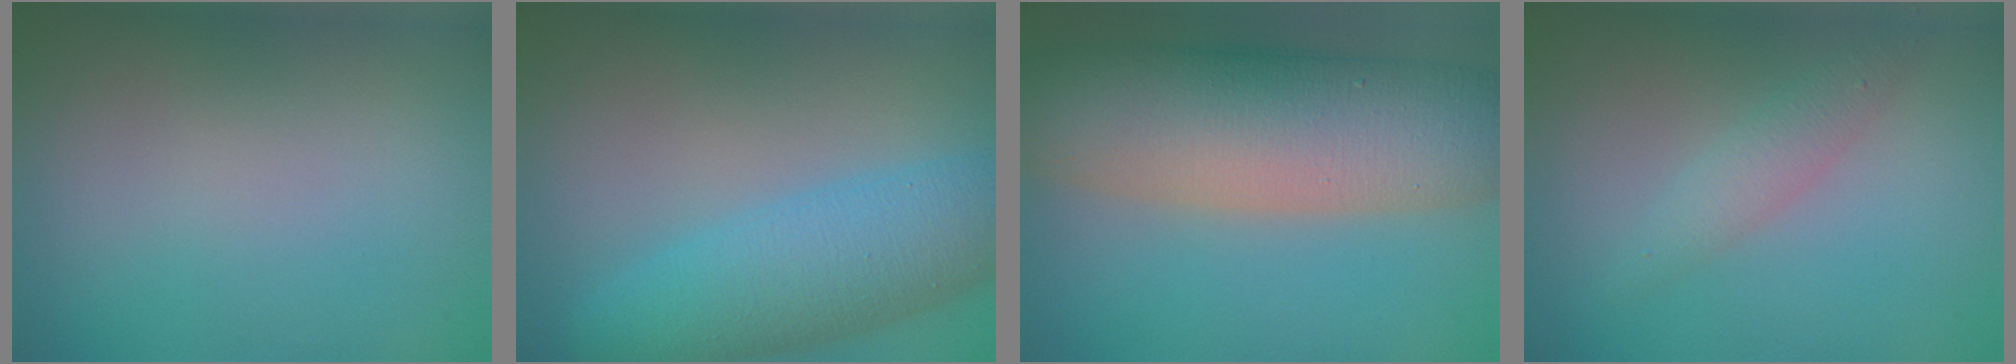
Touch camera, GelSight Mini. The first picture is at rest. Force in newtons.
{"total": 7.5, "press": 7.5, "slide": 0.4}
{"total": 13.4, "press": 13.4, "slide": 0.6}
{"total": 2.0, "press": 2.0, "slide": 0.0}